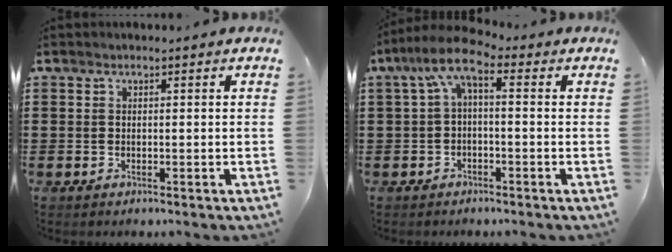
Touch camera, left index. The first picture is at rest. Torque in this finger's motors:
{"motor_torque": [1.56, -0.58, 0.67, 0.18]}